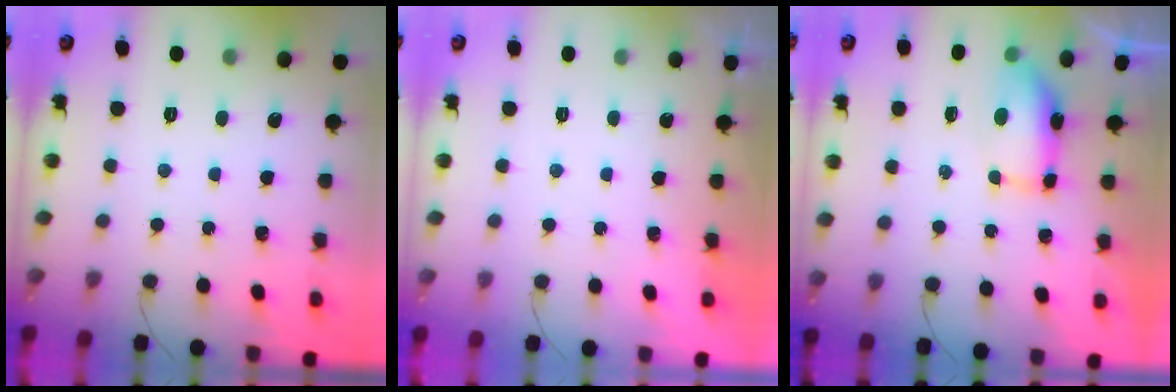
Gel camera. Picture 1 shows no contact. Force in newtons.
{"total": 1.9, "press": 0.1, "slide": 1.9}
{"total": 14.1, "press": 9.7, "slide": 10.3}